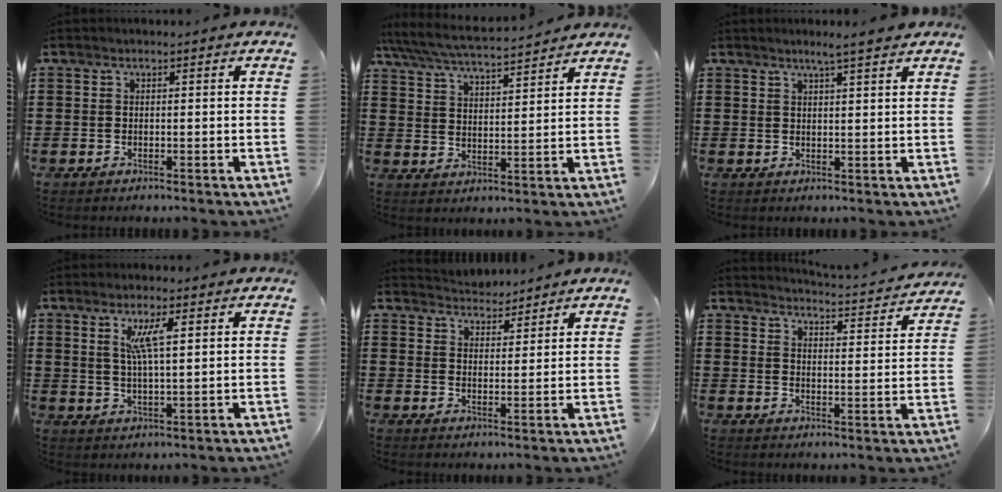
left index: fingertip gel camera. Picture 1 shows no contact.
{"total": 5.8, "force": [5.4, 0.3, 2.0], "torque": [-0.062, -0.030, 0.092]}
{"total": 2.9, "force": [2.5, -0.2, 1.4], "torque": [-0.032, 0.000, 0.045]}
{"total": 5.2, "force": [2.2, 1.1, 4.6], "torque": [-0.098, 0.005, 0.035]}
{"total": 3.5, "force": [3.5, 0.4, -0.4], "torque": [-0.005, -0.011, 0.064]}
{"total": 3.3, "force": [3.2, -0.4, 0.2], "torque": [-0.016, -0.032, 0.049]}